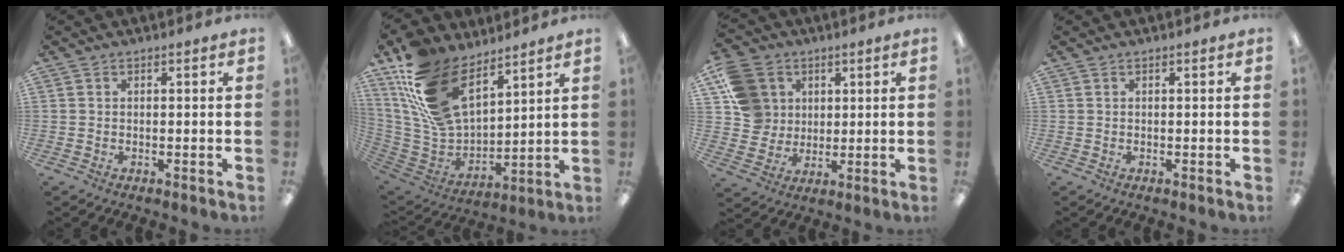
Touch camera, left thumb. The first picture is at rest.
{"total": 21.1, "force": [12.5, 11.5, 12.5], "torque": [-0.271, -0.061, 0.237]}
{"total": 11.5, "force": [4.4, 9.9, 3.9], "torque": [-0.096, -0.003, 0.094]}
{"total": 0.0}